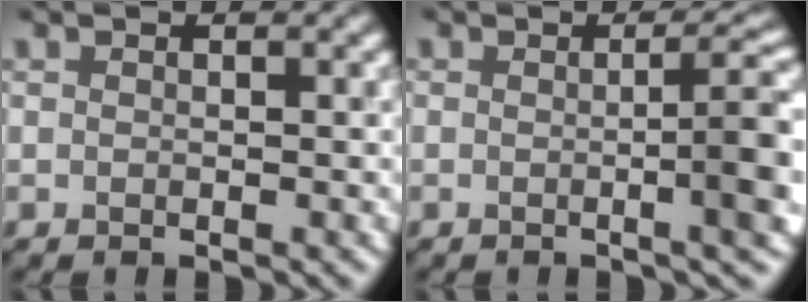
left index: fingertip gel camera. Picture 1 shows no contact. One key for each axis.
{"total": 5.4, "fx": -0.5, "fy": 1.1, "fz": 5.3, "tx": -0.065, "ty": 0.000, "tz": -0.002}